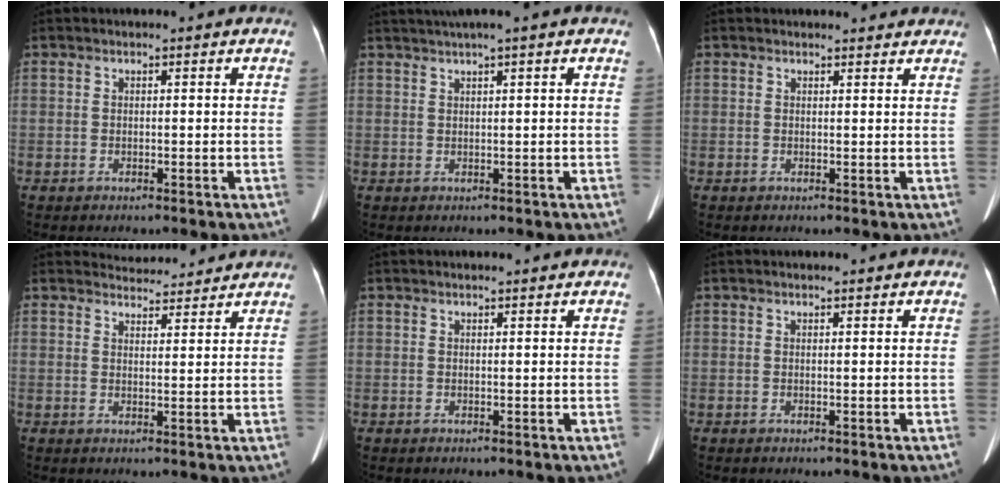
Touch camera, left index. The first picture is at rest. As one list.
[{"total": 3.6, "force": [2.5, -0.8, 2.5], "torque": [-0.046, 0.020, 0.048]}, {"total": 2.9, "force": [2.5, 1.5, 0.0], "torque": [0.009, 0.012, 0.021]}, {"total": 6.2, "force": [6.1, 1.1, 0.3], "torque": [-0.005, 0.017, 0.075]}, {"total": 2.2, "force": [2.0, 0.2, 0.7], "torque": [-0.009, 0.012, 0.024]}, {"total": 1.6, "force": [1.4, 0.1, 0.6], "torque": [-0.008, 0.012, 0.019]}]